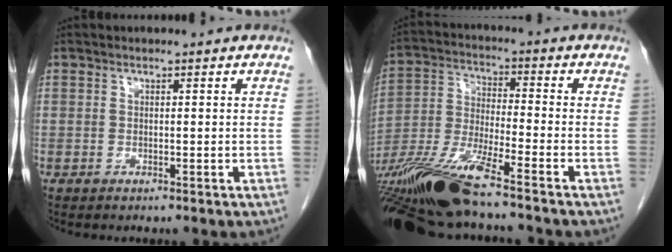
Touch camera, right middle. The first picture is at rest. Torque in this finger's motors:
{"motor_torque": [1.15, -0.99, 0.82, 0.21]}